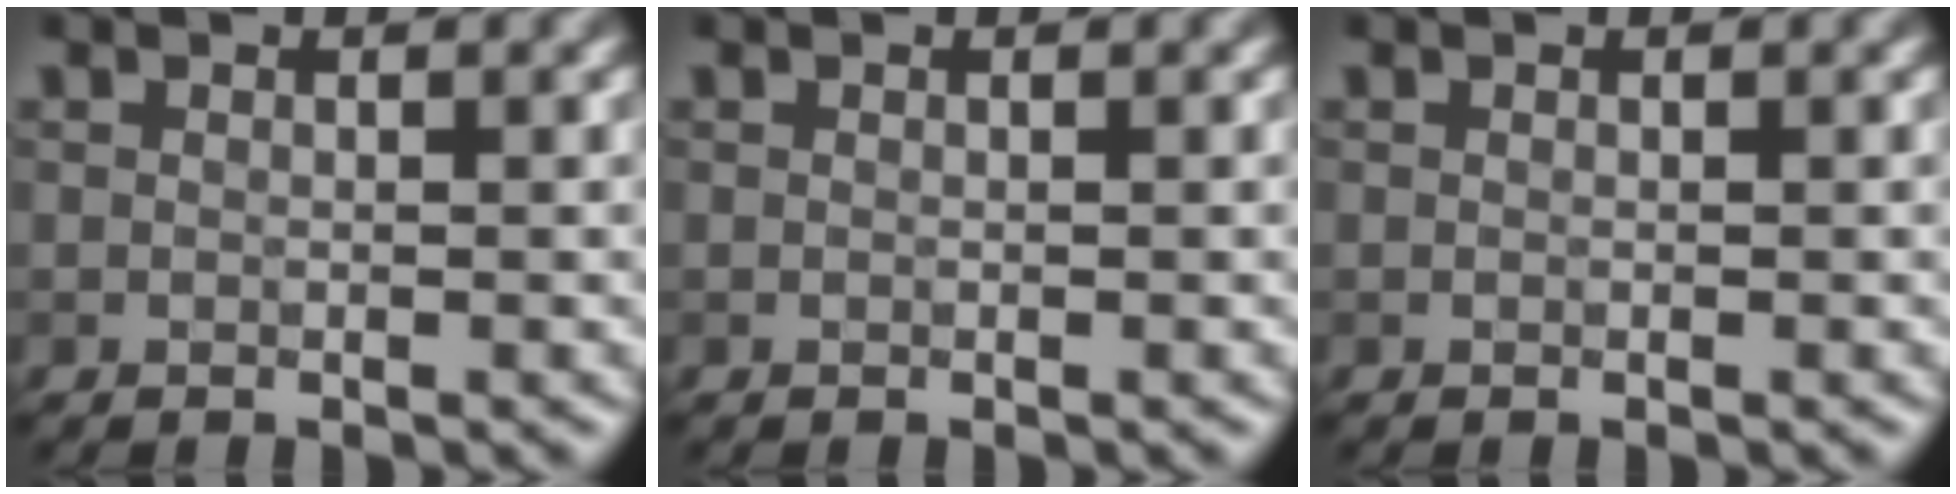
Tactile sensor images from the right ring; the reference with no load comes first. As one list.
[{"total": 0.0}, {"total": 0.0}]